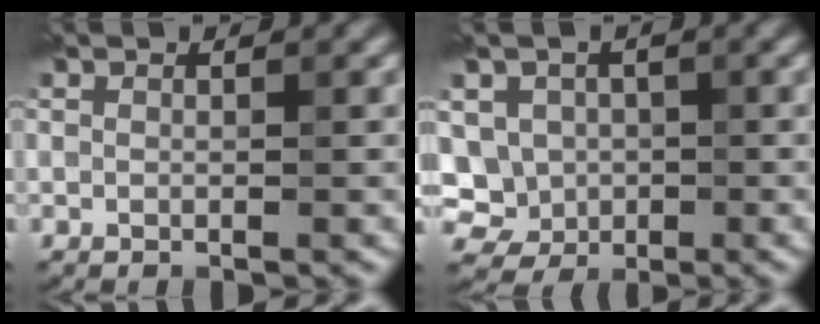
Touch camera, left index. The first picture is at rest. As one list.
[{"total": 5.8, "force": [-0.1, 5.4, 2.0], "torque": [-0.036, 0.021, -0.020]}]